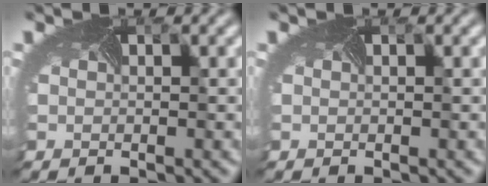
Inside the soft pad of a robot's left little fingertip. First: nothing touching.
{"total": 0.0}